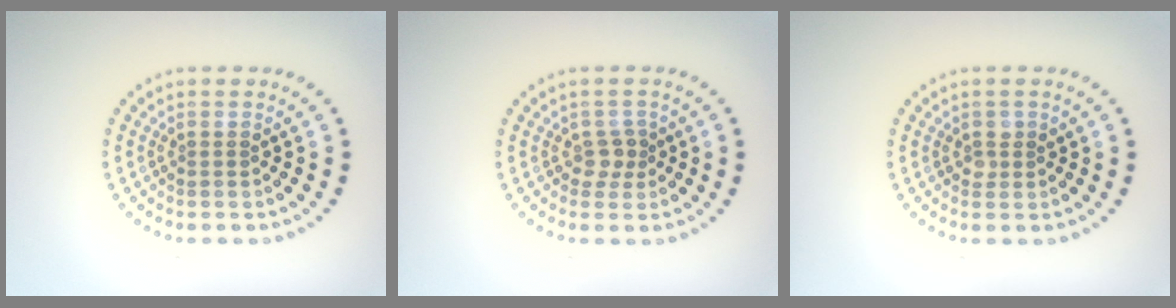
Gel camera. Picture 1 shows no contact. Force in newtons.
{"total": 1.6, "press": 1.3, "slide": 0.9}
{"total": 1.2, "press": 1.1, "slide": 0.4}